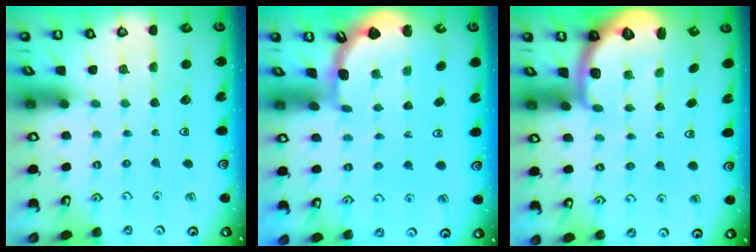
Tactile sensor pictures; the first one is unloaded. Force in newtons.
{"total": 0.9, "press": 0.9, "slide": 0.2}
{"total": 1.8, "press": 1.8, "slide": 0.4}